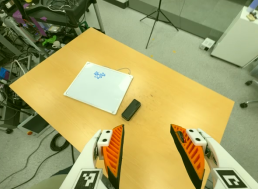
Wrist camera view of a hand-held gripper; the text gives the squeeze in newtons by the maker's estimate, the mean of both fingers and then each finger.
{"total": 0.0}